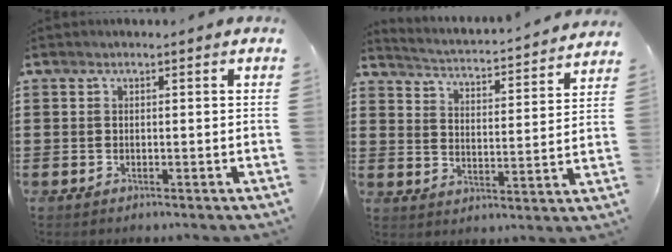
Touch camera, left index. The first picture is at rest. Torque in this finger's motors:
{"motor_torque": [-0.24, 0.48, -0.01, -0.01]}